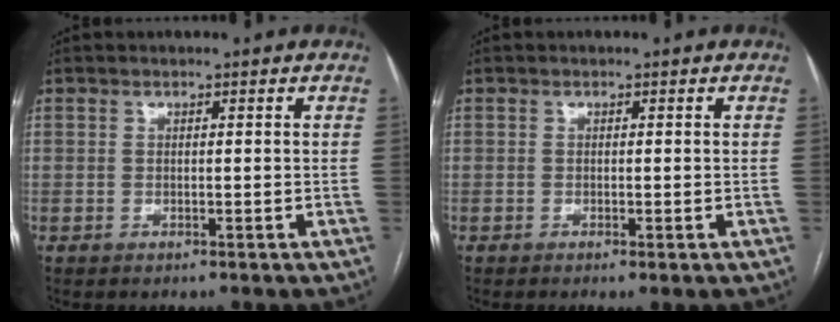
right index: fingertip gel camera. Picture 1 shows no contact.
{"total": 1.0, "force": [-0.4, 0.0, 0.9], "torque": [-0.015, -0.001, -0.006]}